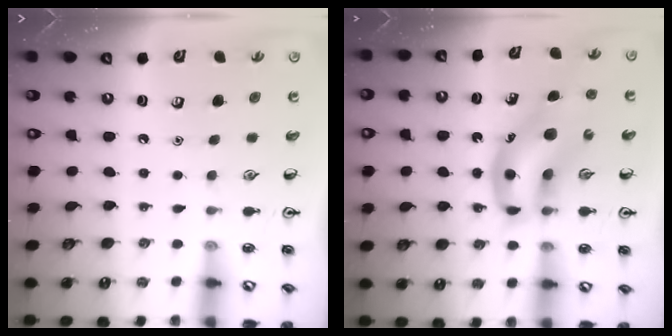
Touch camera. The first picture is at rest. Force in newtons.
{"total": 12.3, "press": 11.9, "slide": 3.2}